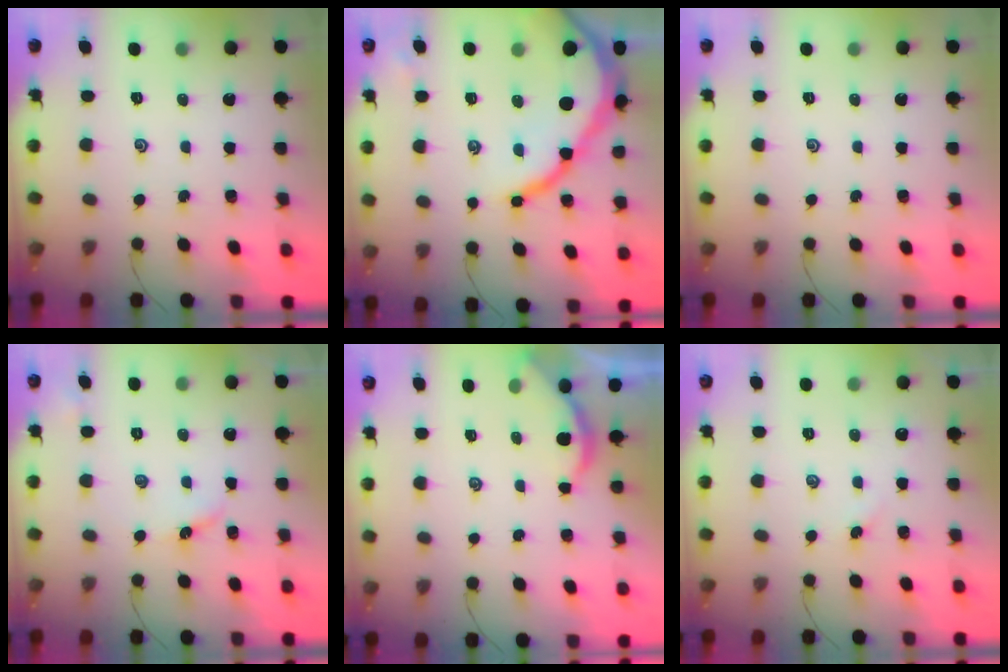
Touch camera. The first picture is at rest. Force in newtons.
{"total": 18.0, "press": 17.9, "slide": 1.8}
{"total": 0.0}
{"total": 3.8, "press": 3.8, "slide": 0.5}
{"total": 2.3, "press": 2.3, "slide": 0.2}
{"total": 1.9, "press": 1.9, "slide": 0.3}